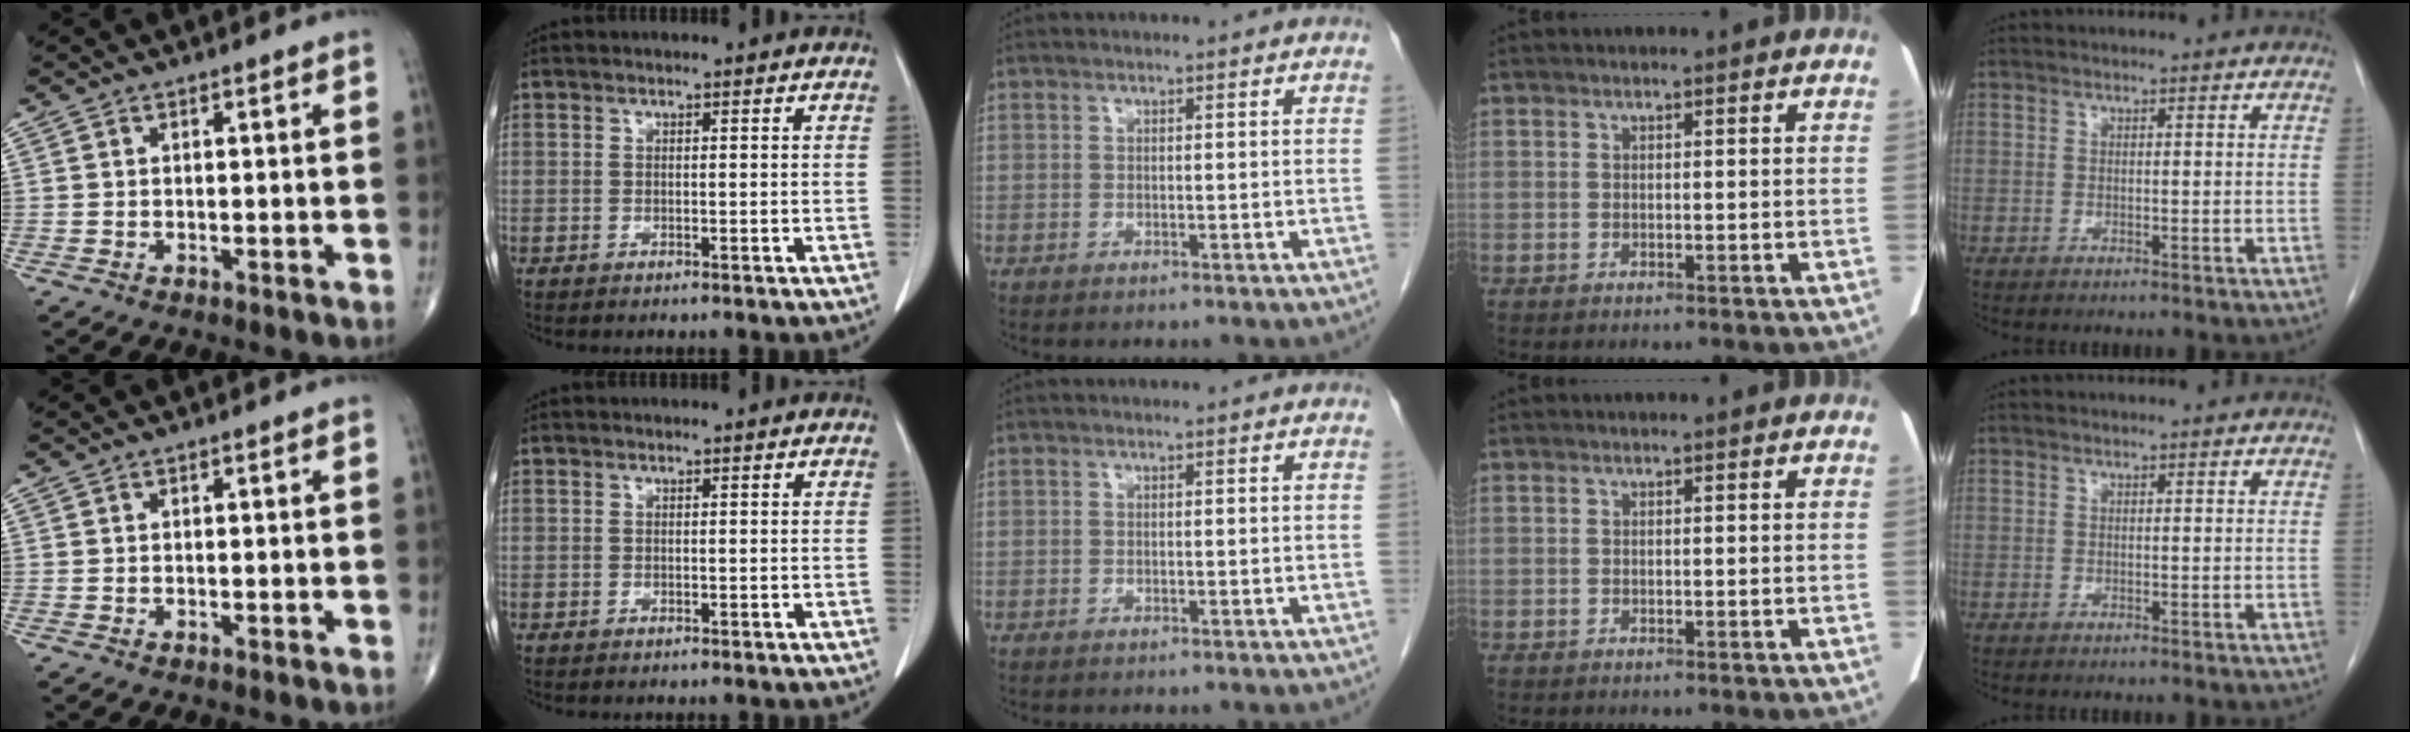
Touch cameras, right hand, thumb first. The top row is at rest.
{}